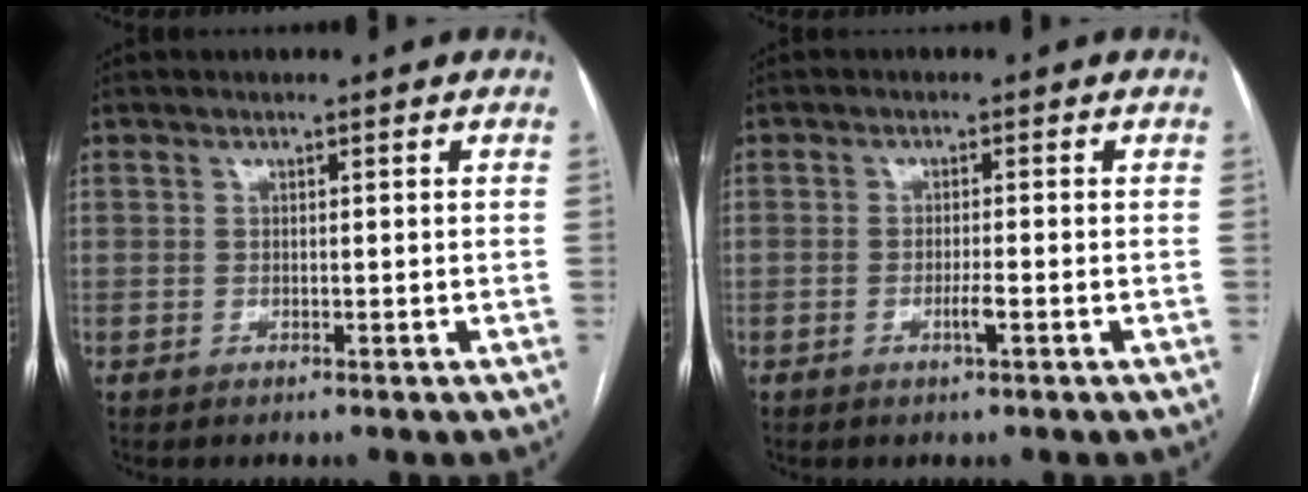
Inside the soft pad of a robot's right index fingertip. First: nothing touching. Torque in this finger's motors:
{"motor_torque": [0.76, -0.05, 0.35, 0.08]}